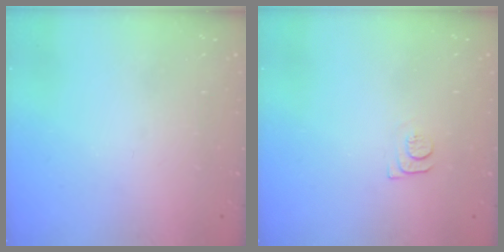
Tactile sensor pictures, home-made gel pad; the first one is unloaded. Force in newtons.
{"total": 4.3, "press": 4.3, "slide": 0.7}